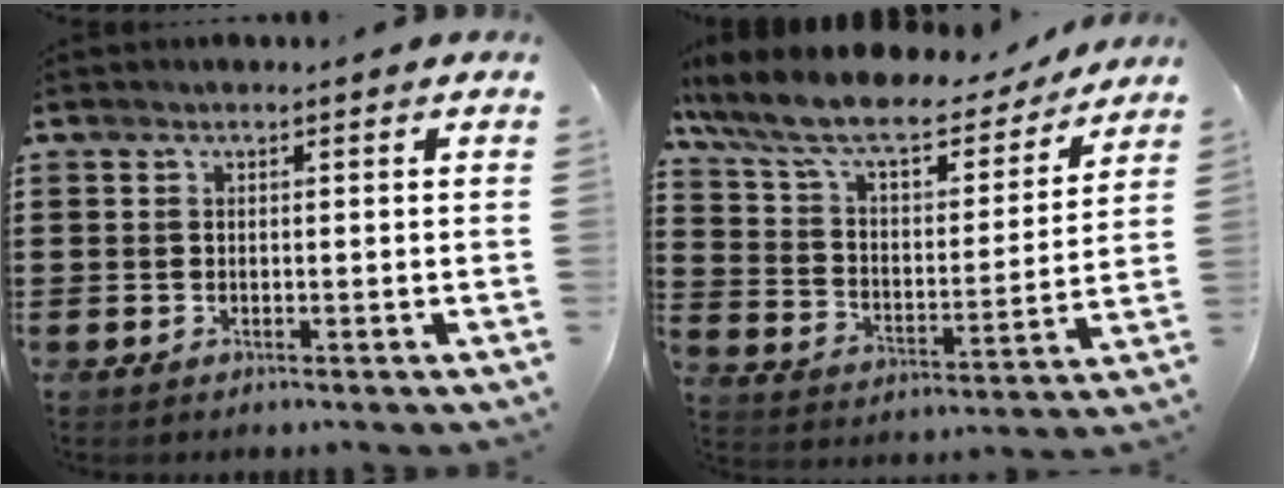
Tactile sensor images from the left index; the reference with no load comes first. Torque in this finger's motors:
{"motor_torque": [1.20, -0.94, 1.05, 0.21]}